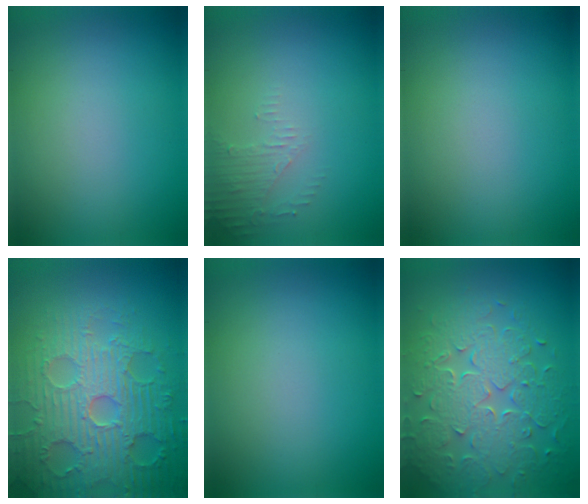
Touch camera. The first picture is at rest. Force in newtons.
{"total": 1.9, "press": 1.8, "slide": 0.4}
{"total": 0.0}
{"total": 7.7, "press": 6.3, "slide": 4.5}
{"total": 0.0}
{"total": 8.1, "press": 5.8, "slide": 5.6}